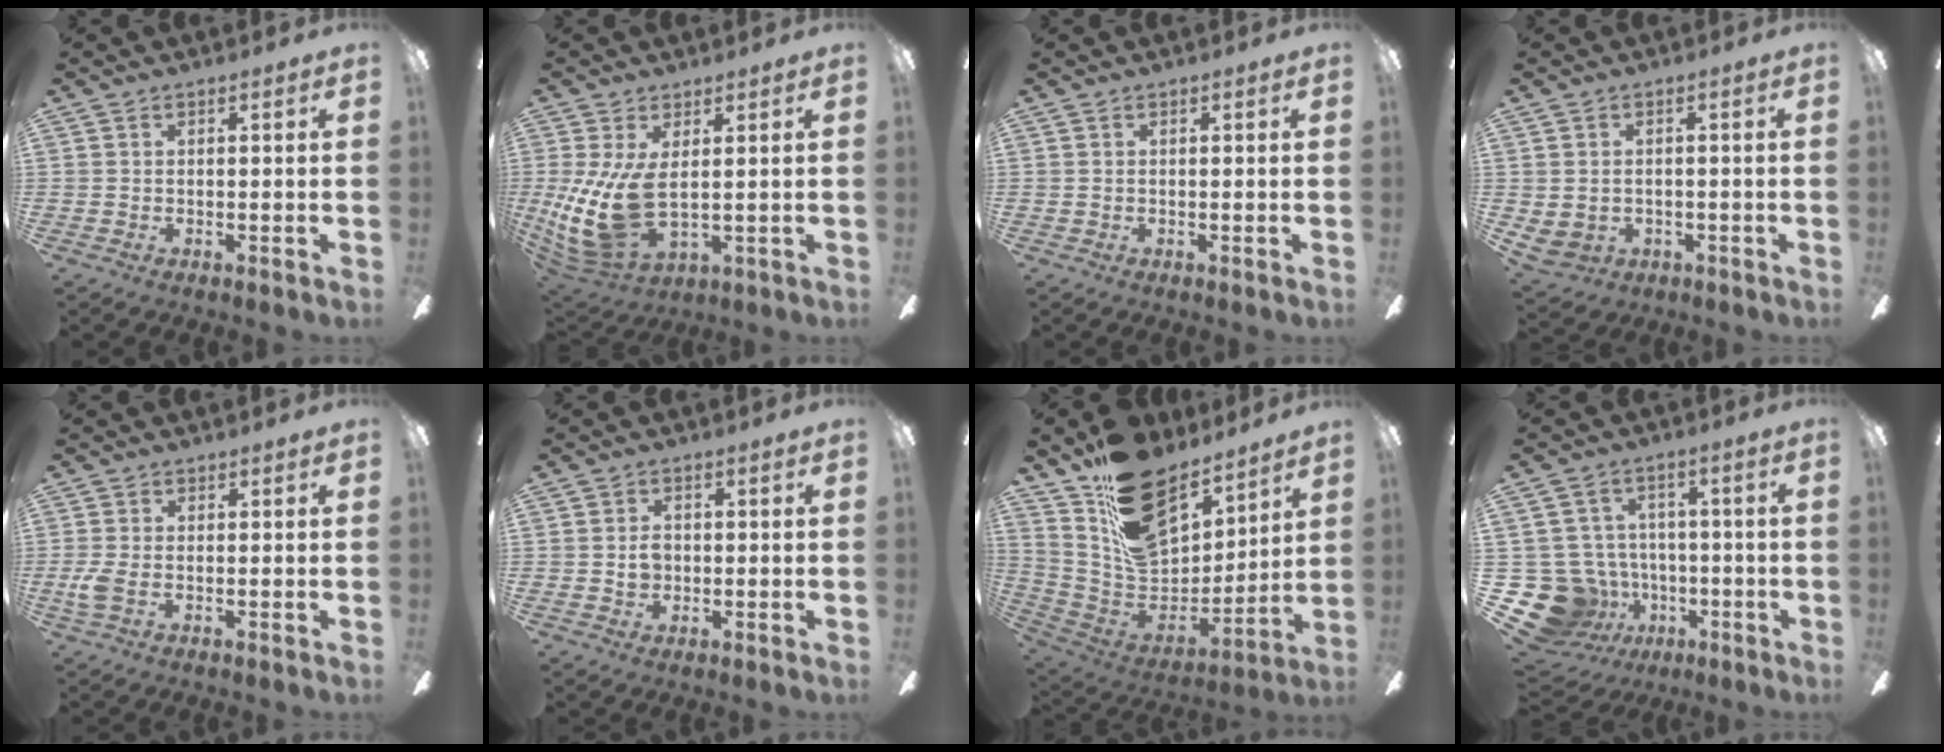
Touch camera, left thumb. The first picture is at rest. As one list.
[{"total": 13.4, "force": [1.4, 6.9, 11.5], "torque": [-0.254, -0.024, 0.029]}, {"total": 0.0}, {"total": 2.4, "force": [0.4, 2.3, 0.8], "torque": [-0.019, 0.001, 0.008]}, {"total": 3.4, "force": [-0.6, 1.9, 2.7], "torque": [-0.058, 0.002, -0.012]}, {"total": 3.5, "force": [-0.1, 2.9, 2.0], "torque": [-0.023, 0.002, -0.005]}, {"total": 19.8, "force": [13.1, 11.5, 9.4], "torque": [-0.172, -0.088, 0.249]}, {"total": 15.1, "force": [-4.4, 13.5, 5.2], "torque": [-0.136, 0.024, -0.052]}]